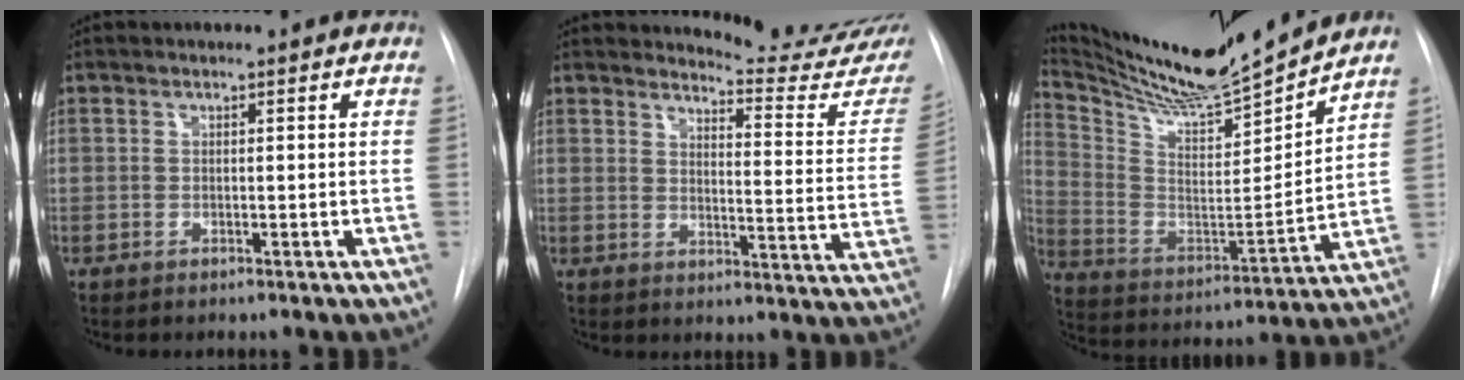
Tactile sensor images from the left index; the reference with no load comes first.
{"total": 15.2, "force": [15.2, 0.0, 1.6], "torque": [-0.005, -0.140, 0.153]}
{"total": 18.6, "force": [17.0, 0.3, 7.6], "torque": [-0.151, -0.037, 0.287]}